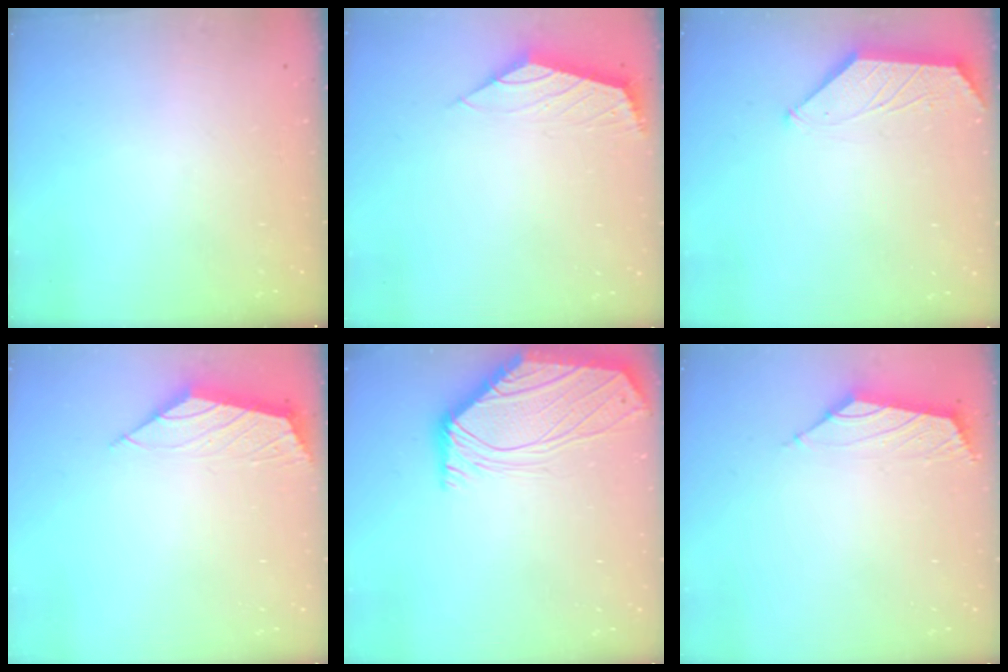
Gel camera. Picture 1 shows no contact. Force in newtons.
{"total": 1.8, "press": 1.7, "slide": 0.4}
{"total": 1.1, "press": 1.0, "slide": 0.4}
{"total": 2.2, "press": 2.1, "slide": 0.5}
{"total": 0.5, "press": 0.4, "slide": 0.3}
{"total": 1.7, "press": 1.6, "slide": 0.6}